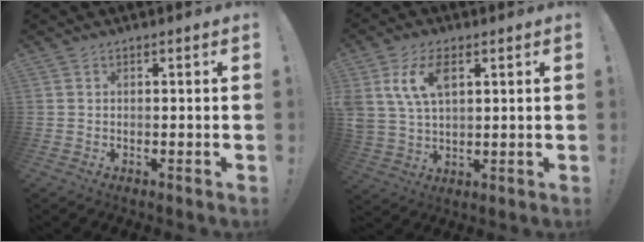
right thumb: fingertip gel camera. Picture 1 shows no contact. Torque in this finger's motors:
{"motor_torque": [0.25, 0.27, 0.46, -0.10, 0.27]}